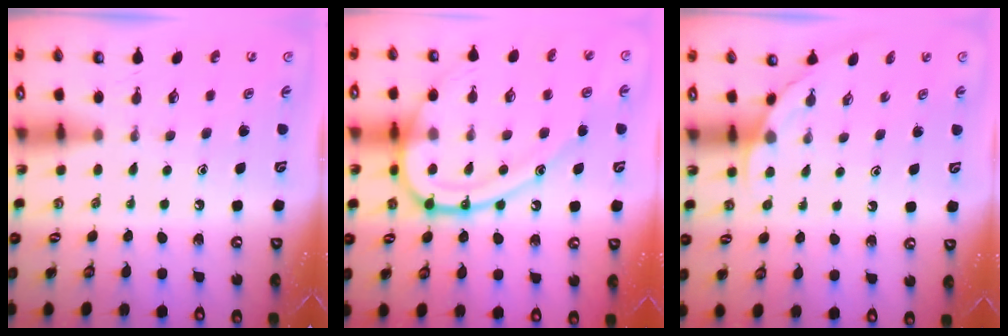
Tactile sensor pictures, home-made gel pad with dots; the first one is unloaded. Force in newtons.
{"total": 17.4, "press": 17.3, "slide": 1.8}
{"total": 2.5, "press": 2.5, "slide": 0.2}